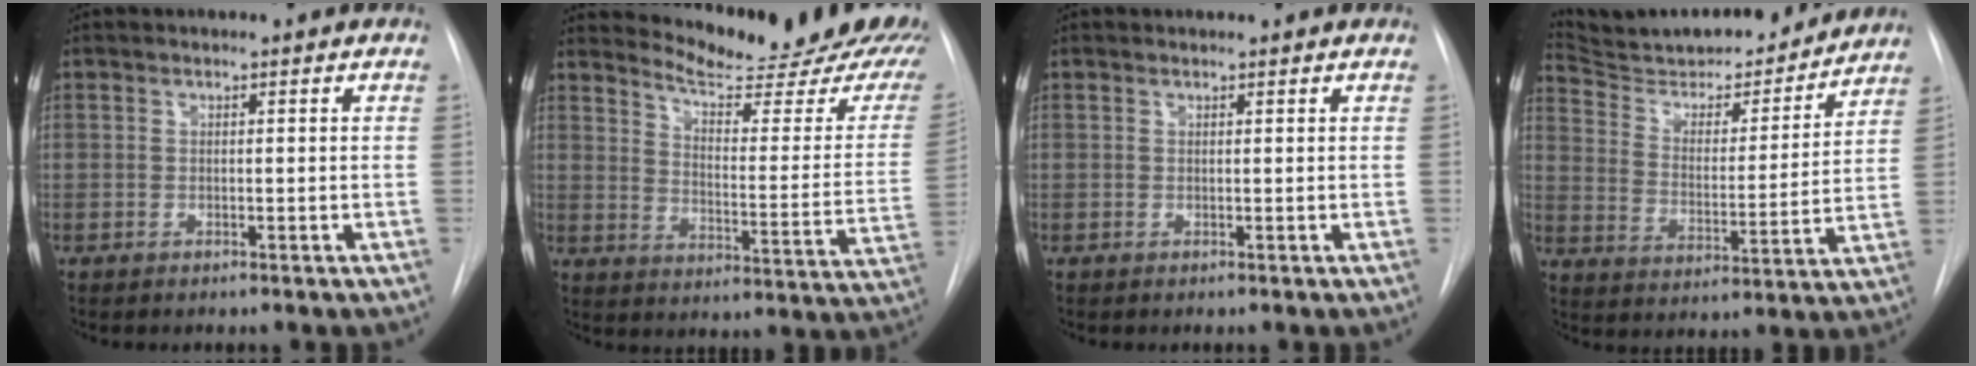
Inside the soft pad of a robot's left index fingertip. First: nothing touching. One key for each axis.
{"total": 21.0, "fx": 19.2, "fy": 2.4, "fz": 8.2, "tx": -0.112, "ty": -0.111, "tz": 0.231}
{"total": 0.0}
{"total": 21.0, "fx": 19.7, "fy": 4.0, "fz": 6.4, "tx": -0.100, "ty": -0.016, "tz": 0.291}